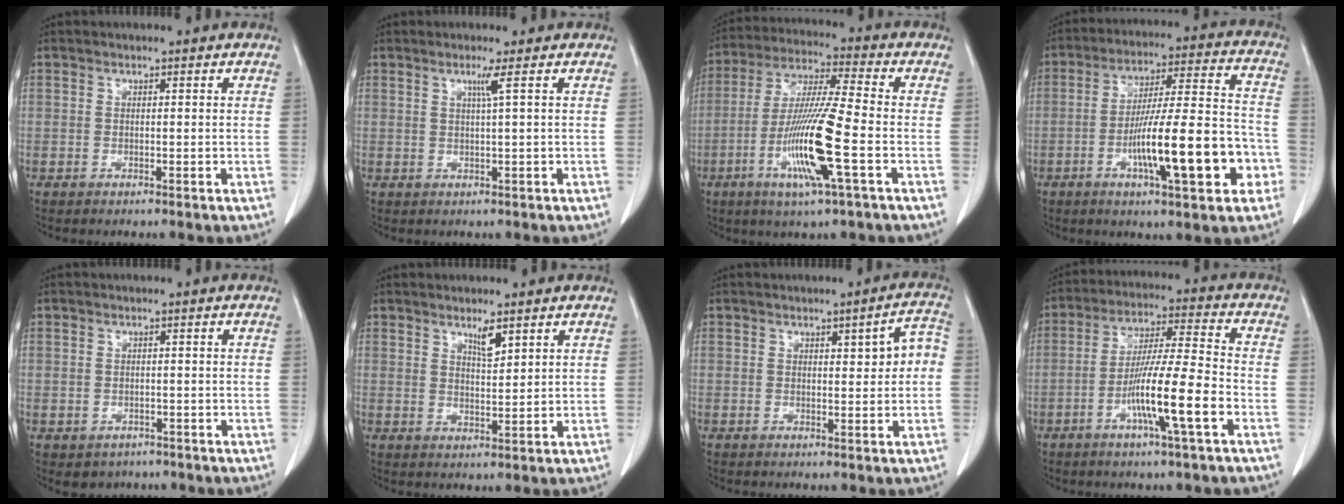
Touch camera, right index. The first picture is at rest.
{"total": 1.8, "force": [0.7, -0.8, 1.5], "torque": [-0.034, -0.004, 0.016]}
{"total": 14.0, "force": [-4.5, 0.0, 13.3], "torque": [-0.266, -0.016, -0.089]}
{"total": 17.2, "force": [-5.8, 2.7, 15.9], "torque": [-0.258, 0.014, -0.086]}
{"total": 2.8, "force": [-1.7, 2.2, 0.4], "torque": [-0.004, 0.005, -0.020]}
{"total": 2.9, "force": [2.1, 0.5, 2.0], "torque": [-0.039, -0.006, 0.039]}
{"total": 4.5, "force": [0.5, 1.0, 4.4], "torque": [-0.055, 0.016, 0.006]}
{"total": 11.7, "force": [-4.5, -0.4, 10.8], "torque": [-0.198, -0.002, -0.084]}